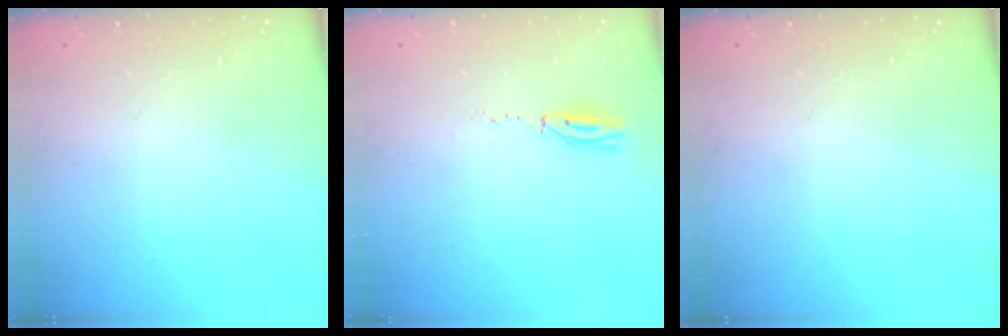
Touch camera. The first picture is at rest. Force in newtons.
{"total": 3.5, "press": 2.8, "slide": 2.2}
{"total": 0.0}